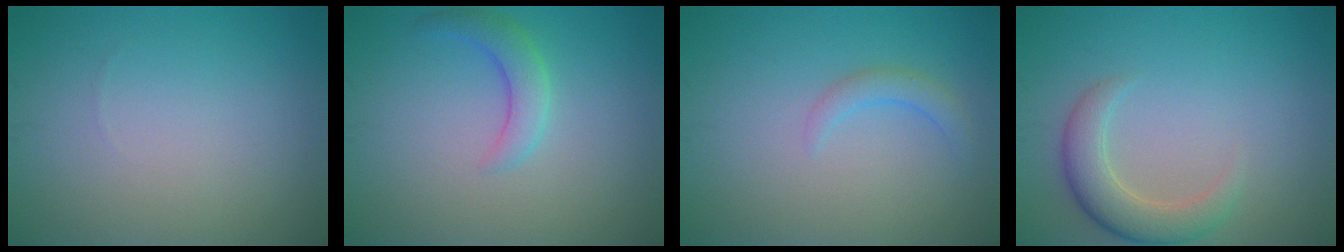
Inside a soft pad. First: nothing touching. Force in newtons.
{"total": 2.6, "press": 2.6, "slide": 0.1}
{"total": 1.6, "press": 1.6, "slide": 0.2}
{"total": 3.9, "press": 3.9, "slide": 0.1}